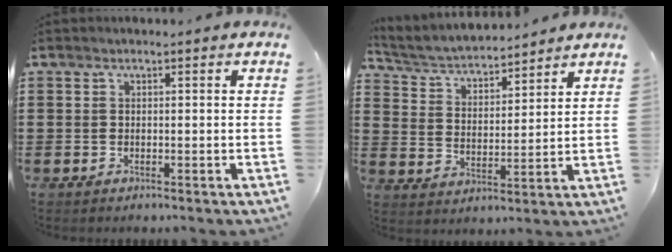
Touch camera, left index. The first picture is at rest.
{"total": 4.2, "force": [4.1, 0.6, 0.9], "torque": [-0.040, -0.028, 0.066]}